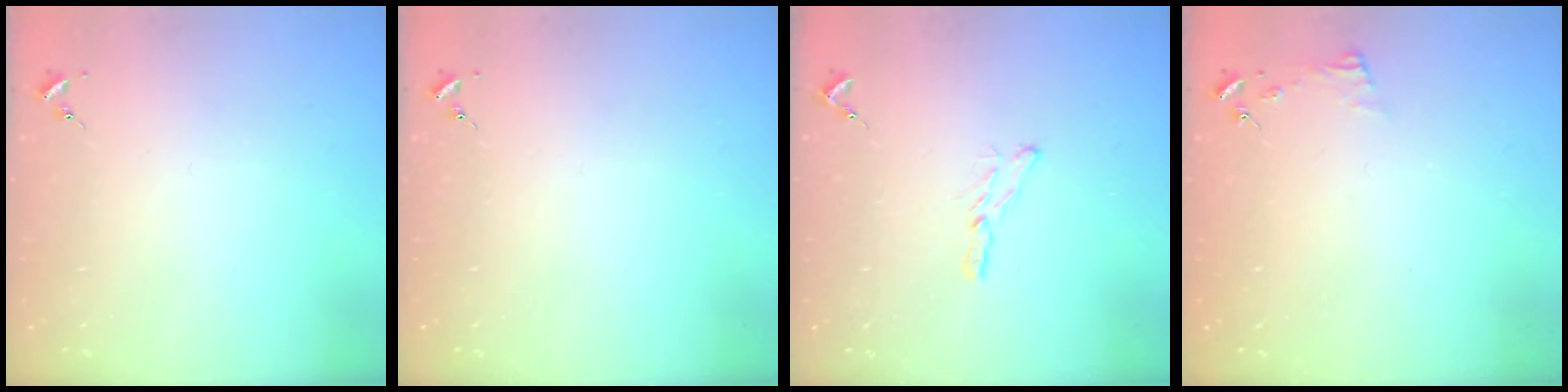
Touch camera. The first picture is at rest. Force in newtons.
{"total": 0.0}
{"total": 6.3, "press": 6.3, "slide": 0.2}
{"total": 4.7, "press": 4.6, "slide": 0.6}